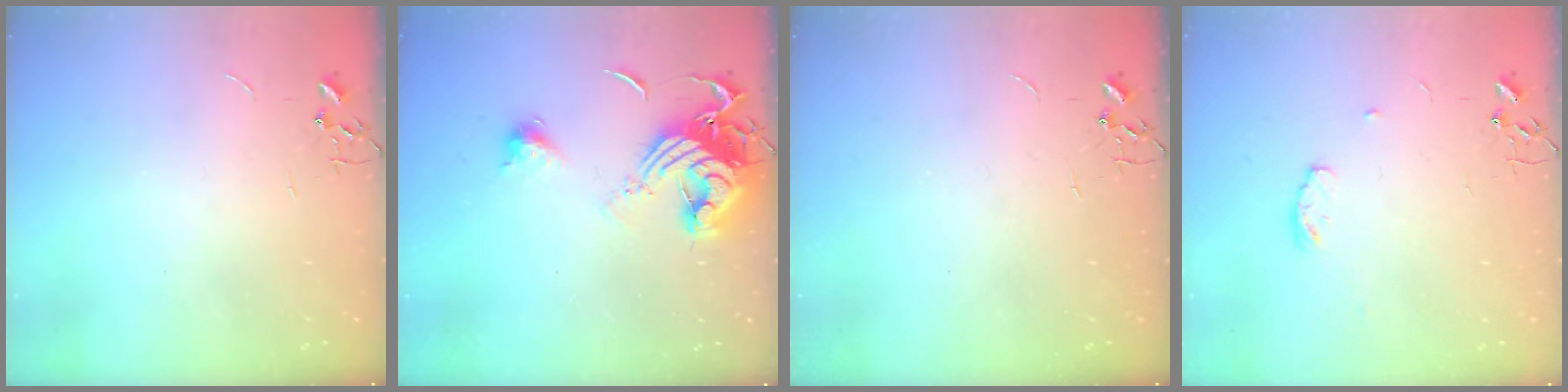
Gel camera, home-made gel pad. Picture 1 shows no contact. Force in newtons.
{"total": 15.4, "press": 15.3, "slide": 1.6}
{"total": 0.0}
{"total": 4.9, "press": 4.8, "slide": 0.6}